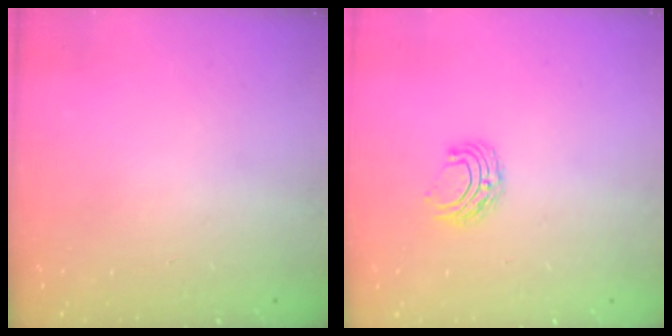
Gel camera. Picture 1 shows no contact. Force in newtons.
{"total": 6.2, "press": 6.2, "slide": 0.5}